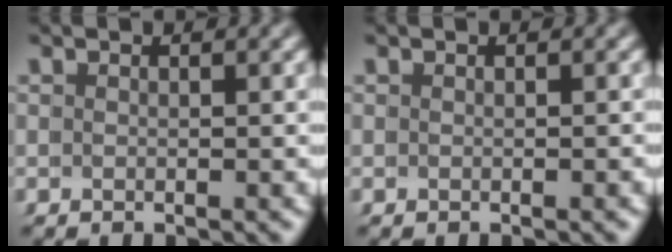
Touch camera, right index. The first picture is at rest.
{"total": 0.0}